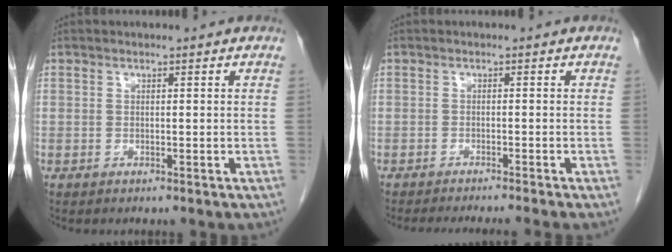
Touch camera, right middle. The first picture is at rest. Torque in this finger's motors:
{"motor_torque": [0.07, -0.05, 0.01, 0.04]}